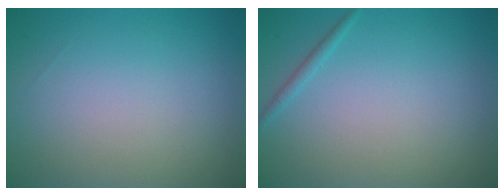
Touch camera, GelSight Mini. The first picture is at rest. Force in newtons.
{"total": 0.8, "press": 0.8, "slide": 0.0}